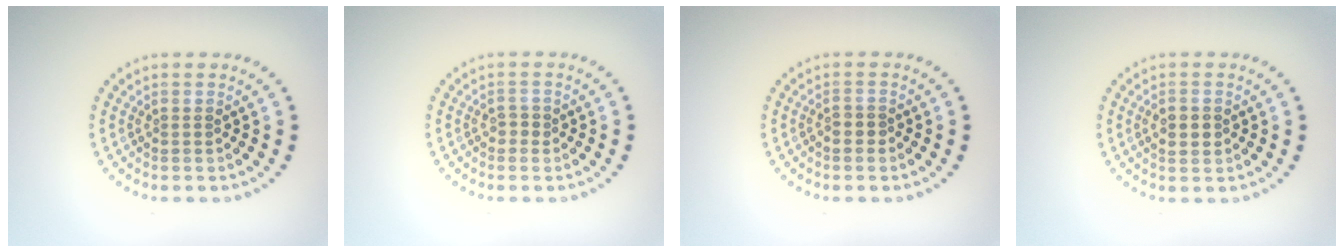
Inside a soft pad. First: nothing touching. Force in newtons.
{"total": 1.0, "press": 0.9, "slide": 0.4}
{"total": 1.3, "press": 1.2, "slide": 0.5}
{"total": 2.5, "press": 2.5, "slide": 0.1}